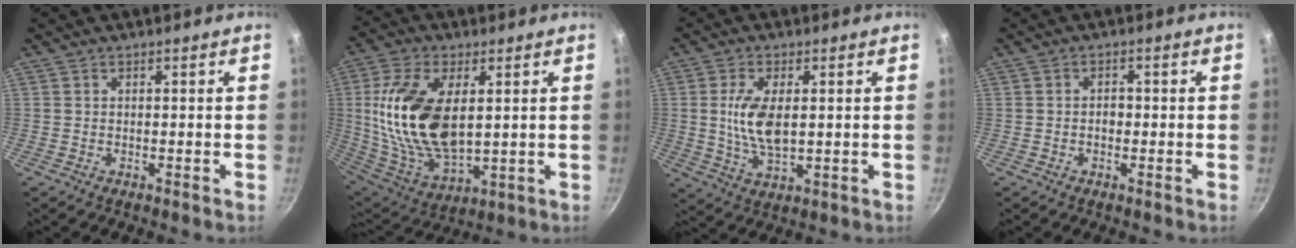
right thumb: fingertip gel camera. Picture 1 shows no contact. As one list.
[{"total": 20.5, "force": [3.2, 11.0, 17.0], "torque": [-0.329, -0.015, 0.069]}, {"total": 9.1, "force": [1.0, 4.4, 7.9], "torque": [-0.151, -0.006, 0.022]}, {"total": 1.7, "force": [-0.3, 1.2, 1.1], "torque": [-0.011, 0.008, -0.008]}]